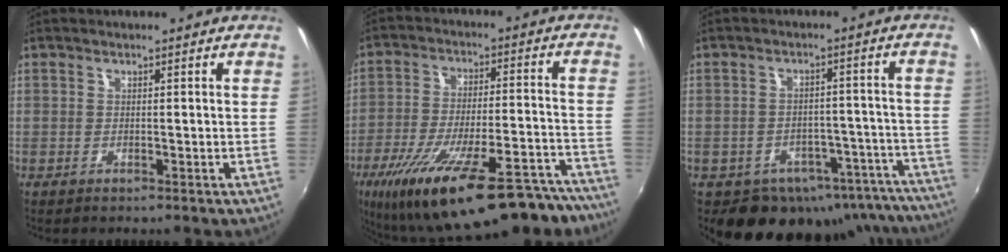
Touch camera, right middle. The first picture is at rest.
{"total": 30.1, "force": [-23.0, 8.9, 17.2], "torque": [-0.293, -0.036, -0.321]}
{"total": 19.7, "force": [-15.2, 10.9, 6.1], "torque": [-0.101, 0.040, -0.159]}